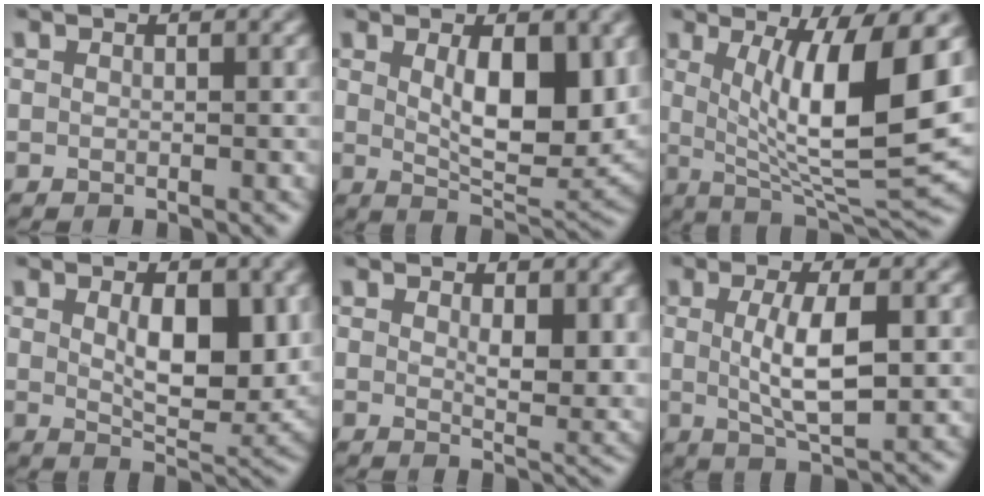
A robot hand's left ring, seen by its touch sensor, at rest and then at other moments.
{"total": 7.8, "force": [1.4, 3.4, 6.9], "torque": [-0.109, -0.011, 0.031]}
{"total": 11.3, "force": [2.0, 2.8, 10.8], "torque": [-0.168, -0.011, 0.040]}
{"total": 6.4, "force": [1.2, 3.0, 5.6], "torque": [-0.088, -0.011, 0.028]}
{"total": 4.4, "force": [1.4, 2.0, 3.7], "torque": [-0.056, -0.011, 0.030]}
{"total": 4.8, "force": [0.4, 1.3, 4.6], "torque": [-0.093, -0.002, 0.012]}